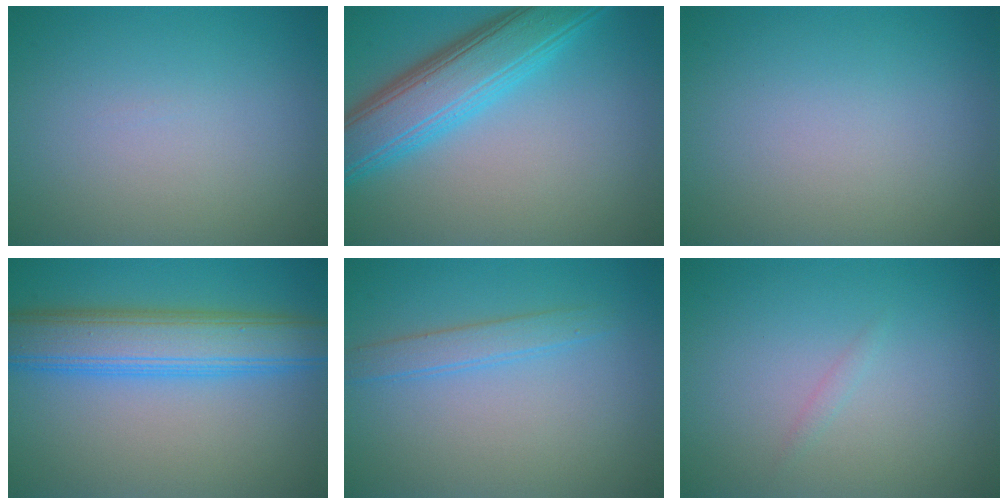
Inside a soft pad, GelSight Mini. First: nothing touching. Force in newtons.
{"total": 7.3, "press": 7.3, "slide": 0.2}
{"total": 0.0}
{"total": 8.1, "press": 8.1, "slide": 0.1}
{"total": 1.9, "press": 1.9, "slide": 0.1}
{"total": 0.5, "press": 0.5, "slide": 0.0}